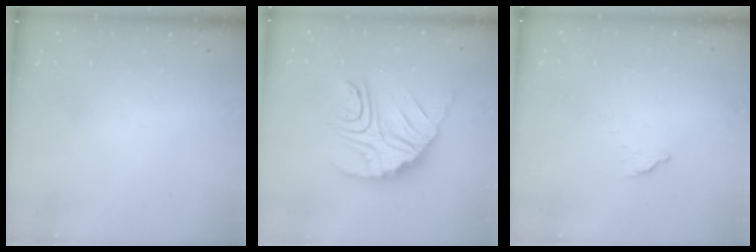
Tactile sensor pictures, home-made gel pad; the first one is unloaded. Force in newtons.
{"total": 16.4, "press": 16.3, "slide": 1.7}
{"total": 2.3, "press": 2.3, "slide": 0.1}